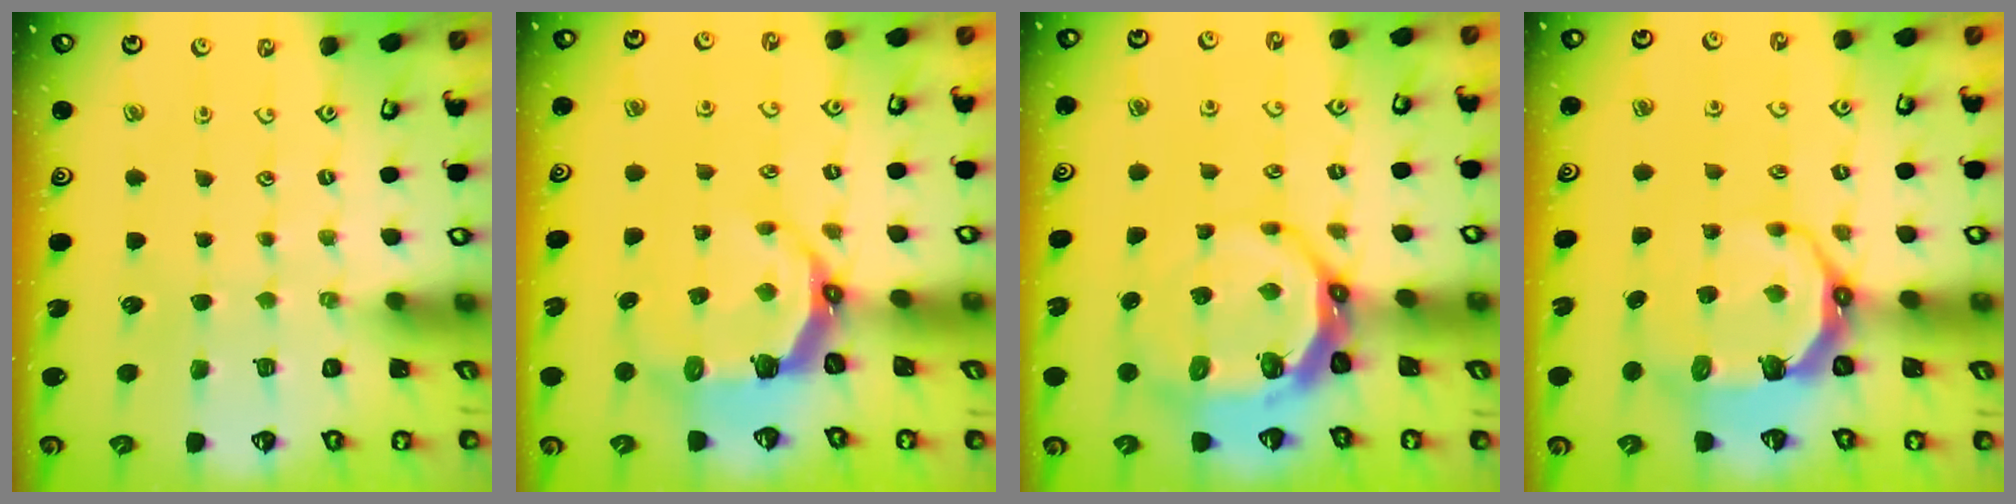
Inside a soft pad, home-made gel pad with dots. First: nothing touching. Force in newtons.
{"total": 8.1, "press": 6.4, "slide": 5.0}
{"total": 10.1, "press": 9.2, "slide": 4.3}
{"total": 9.1, "press": 7.8, "slide": 4.7}